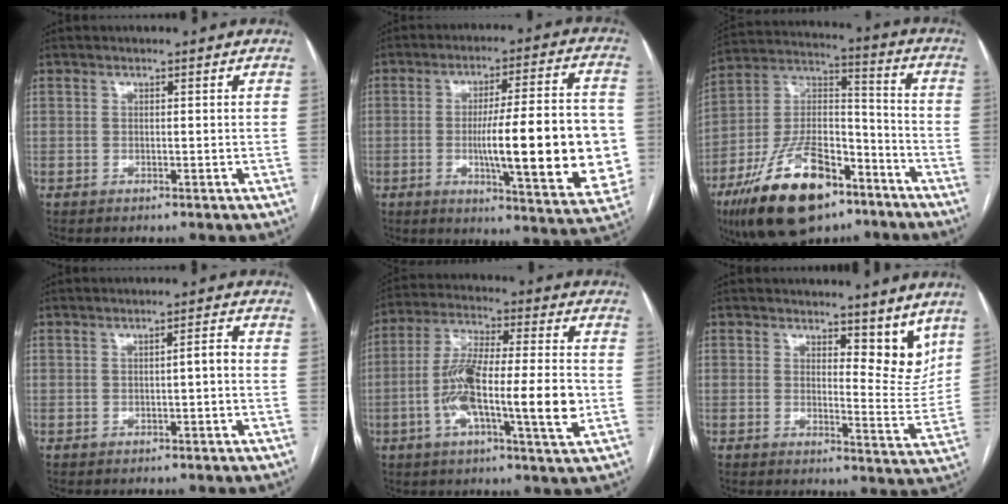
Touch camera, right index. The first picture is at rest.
{"total": 20.3, "force": [-2.6, 3.2, 19.9], "torque": [-0.243, 0.012, -0.024]}
{"total": 21.1, "force": [-13.0, 8.9, 13.9], "torque": [-0.279, 0.010, -0.223]}
{"total": 1.8, "force": [-0.4, 0.1, 1.7], "torque": [-0.022, 0.005, -0.005]}
{"total": 15.1, "force": [-3.1, 2.0, 14.7], "torque": [-0.270, 0.007, -0.053]}
{"total": 6.5, "force": [4.8, 2.5, 3.6], "torque": [-0.034, -0.021, 0.063]}